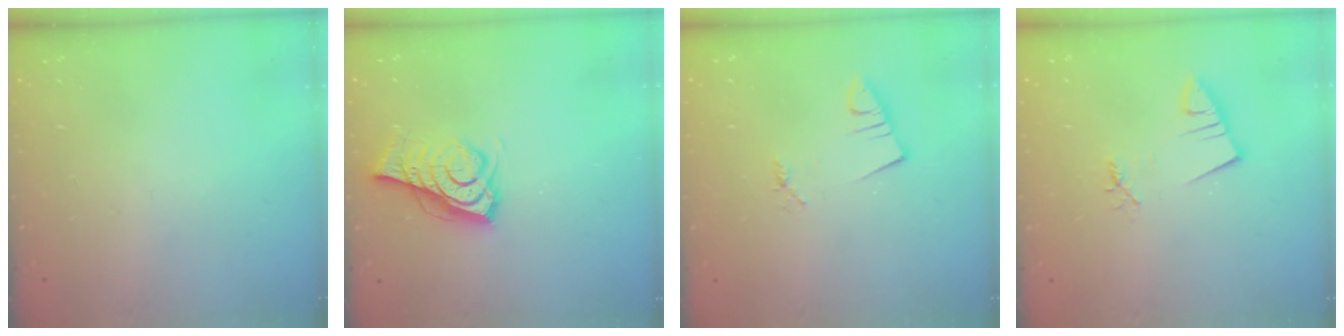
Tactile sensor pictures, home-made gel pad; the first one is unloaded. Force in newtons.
{"total": 9.1, "press": 8.6, "slide": 2.9}
{"total": 1.0, "press": 1.0, "slide": 0.1}
{"total": 2.4, "press": 2.4, "slide": 0.3}